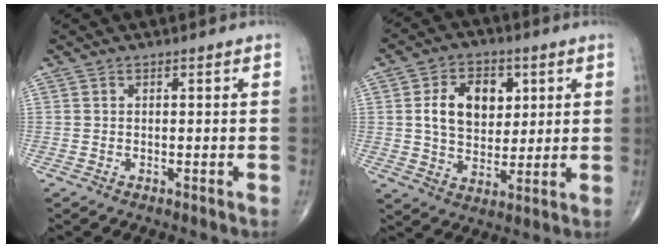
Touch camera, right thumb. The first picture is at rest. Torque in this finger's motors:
{"motor_torque": [-0.01, 0.43, 0.23, -0.15, 0.17]}